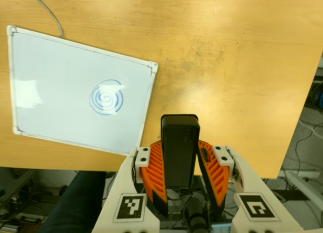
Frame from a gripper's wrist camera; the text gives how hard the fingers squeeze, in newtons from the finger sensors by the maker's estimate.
{"total": 5.2, "left": 4.6, "right": 5.7}